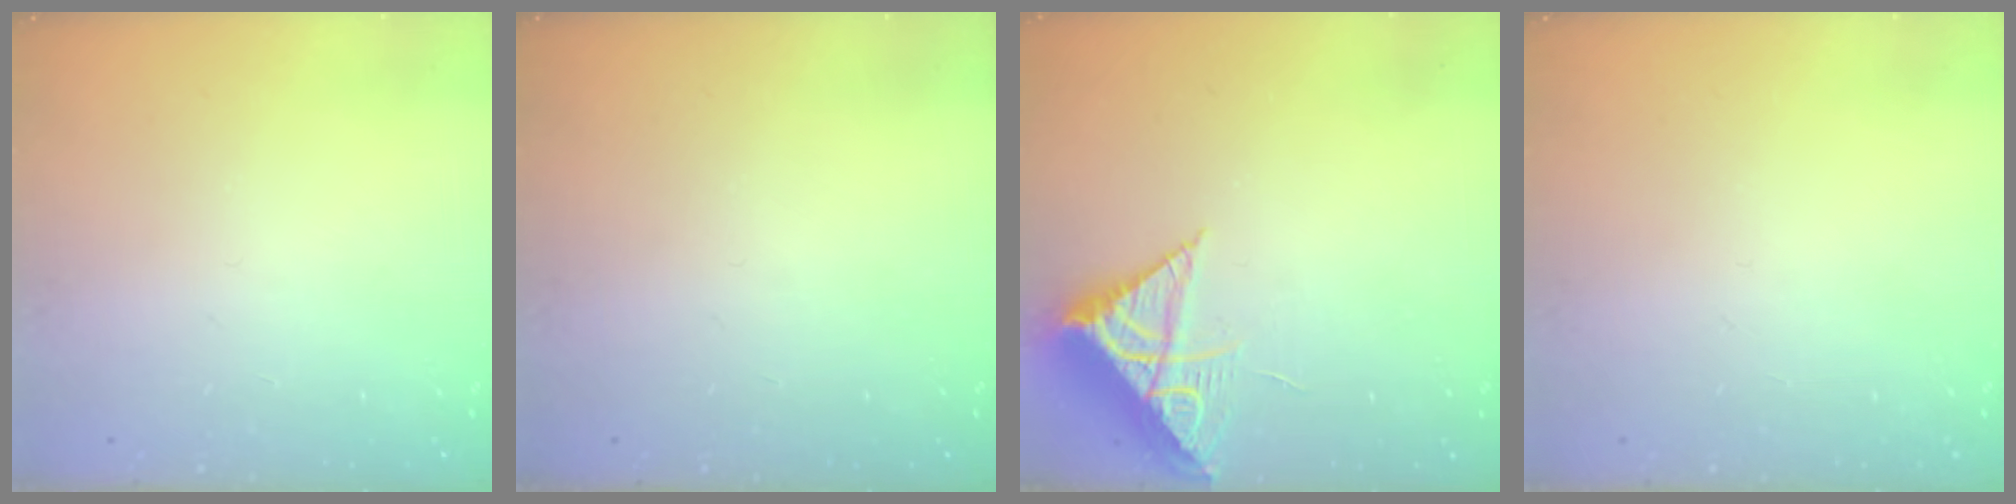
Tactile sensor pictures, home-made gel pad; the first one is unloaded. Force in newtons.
{"total": 0.0}
{"total": 8.3, "press": 8.3, "slide": 0.3}
{"total": 0.0}